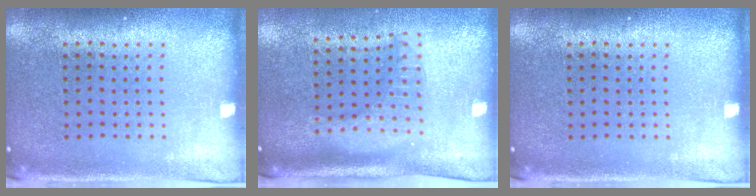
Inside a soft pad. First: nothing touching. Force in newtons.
{"total": 1.9, "press": 1.6, "slide": 1.1}
{"total": 0.0}